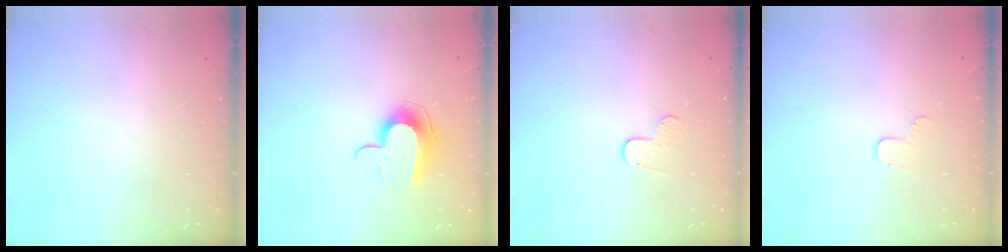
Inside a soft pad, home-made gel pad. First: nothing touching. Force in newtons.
{"total": 10.3, "press": 10.3, "slide": 0.4}
{"total": 4.5, "press": 4.5, "slide": 0.4}
{"total": 3.5, "press": 3.5, "slide": 0.4}